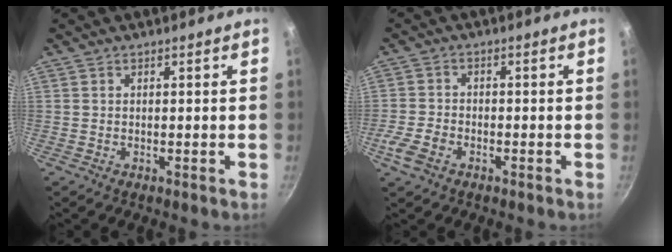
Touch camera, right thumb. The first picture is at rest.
{"total": 4.7, "force": [-2.4, 2.9, 2.8], "torque": [-0.066, 0.010, -0.048]}